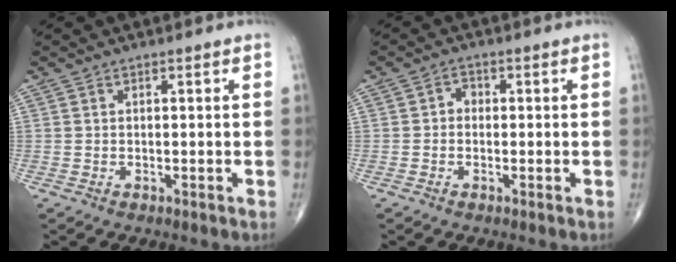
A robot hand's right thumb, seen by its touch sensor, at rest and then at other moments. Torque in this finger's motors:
{"motor_torque": [0.07, 0.26, 0.19, 0.14, -0.01]}